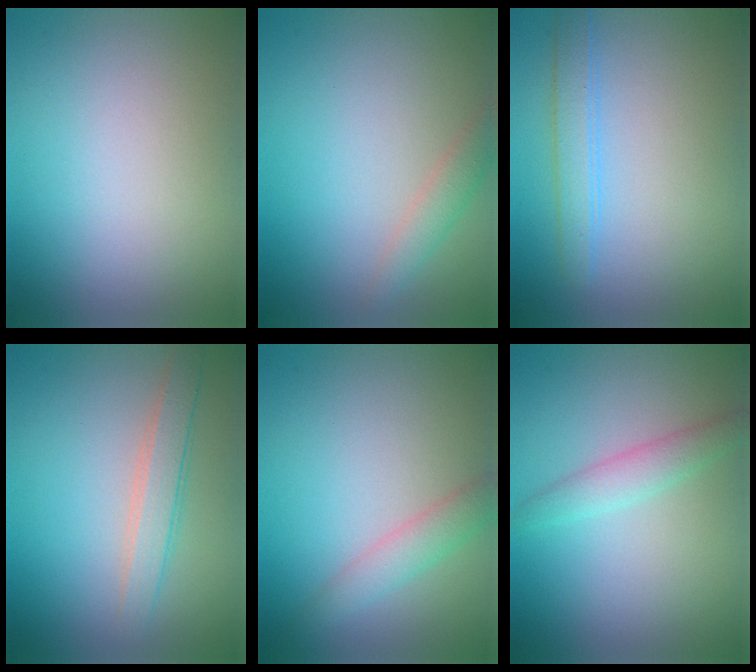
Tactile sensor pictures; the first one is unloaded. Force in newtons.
{"total": 1.9, "press": 1.9, "slide": 0.0}
{"total": 2.3, "press": 2.3, "slide": 0.2}
{"total": 2.5, "press": 2.5, "slide": 0.1}
{"total": 2.3, "press": 2.3, "slide": 0.0}
{"total": 2.0, "press": 2.0, "slide": 0.1}